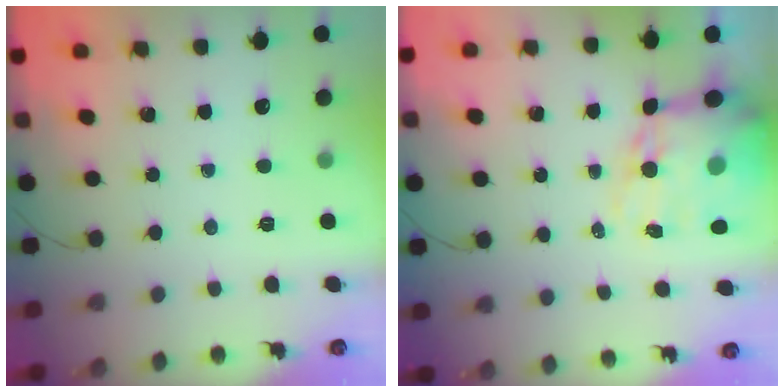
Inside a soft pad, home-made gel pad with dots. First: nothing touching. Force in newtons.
{"total": 15.8, "press": 15.4, "slide": 3.5}